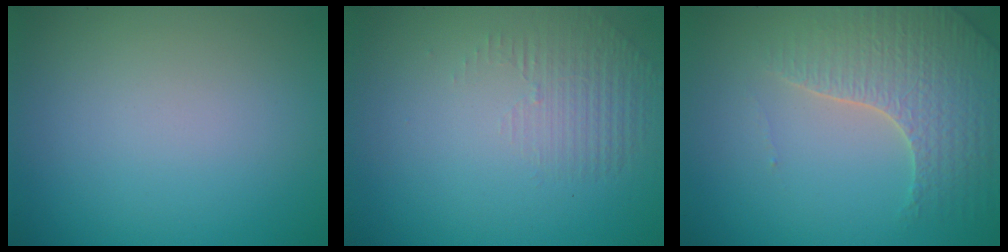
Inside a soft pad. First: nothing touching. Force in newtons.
{"total": 1.4, "press": 0.3, "slide": 1.4}
{"total": 3.9, "press": 3.9, "slide": 0.6}